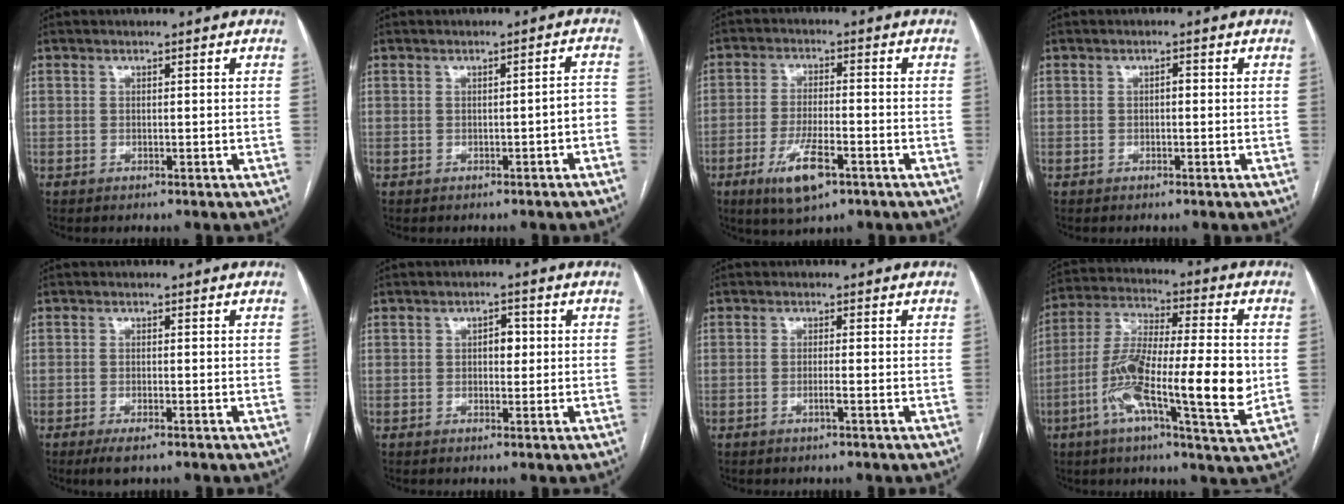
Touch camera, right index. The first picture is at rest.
{"total": 2.2, "force": [-1.2, 0.4, 1.9], "torque": [-0.014, 0.009, -0.015]}
{"total": 8.2, "force": [-4.2, 2.0, 6.7], "torque": [-0.130, -0.014, -0.068]}
{"total": 0.8, "force": [-0.1, 0.4, 0.7], "torque": [-0.009, 0.004, -0.003]}
{"total": 2.8, "force": [-1.9, 0.6, 2.0], "torque": [-0.039, -0.005, -0.031]}
{"total": 2.5, "force": [0.2, 1.5, 2.0], "torque": [-0.027, 0.010, 0.003]}
{"total": 1.4, "force": [-0.6, -0.4, 1.2], "torque": [-0.024, -0.002, -0.012]}
{"total": 18.0, "force": [-3.8, 2.4, 17.5], "torque": [-0.319, -0.003, -0.070]}